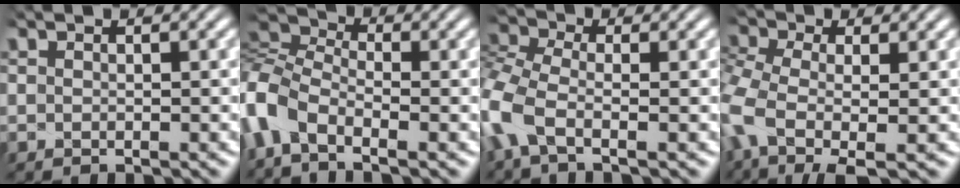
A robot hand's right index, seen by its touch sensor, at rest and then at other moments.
{"total": 7.8, "force": [-1.1, 6.3, 4.5], "torque": [-0.121, -0.009, -0.030]}
{"total": 5.5, "force": [-1.4, 3.9, 3.7], "torque": [-0.114, -0.007, -0.032]}
{"total": 6.0, "force": [-1.7, 3.7, 4.4], "torque": [-0.121, -0.023, -0.023]}